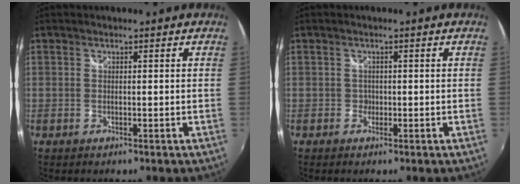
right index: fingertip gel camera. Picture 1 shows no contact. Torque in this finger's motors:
{"motor_torque": [0.26, 0.17, 0.03, 0.01]}